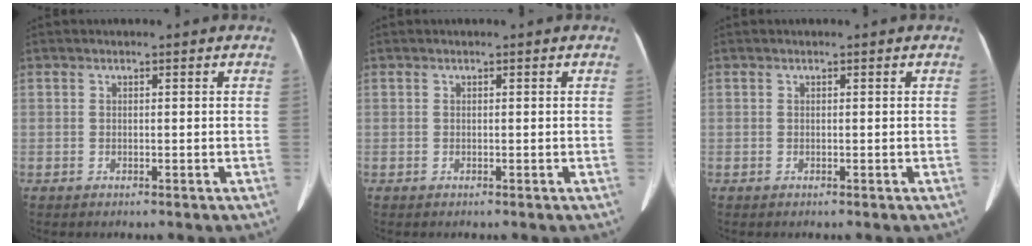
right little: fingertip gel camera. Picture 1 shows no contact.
{"total": 0.0}
{"total": 0.0}